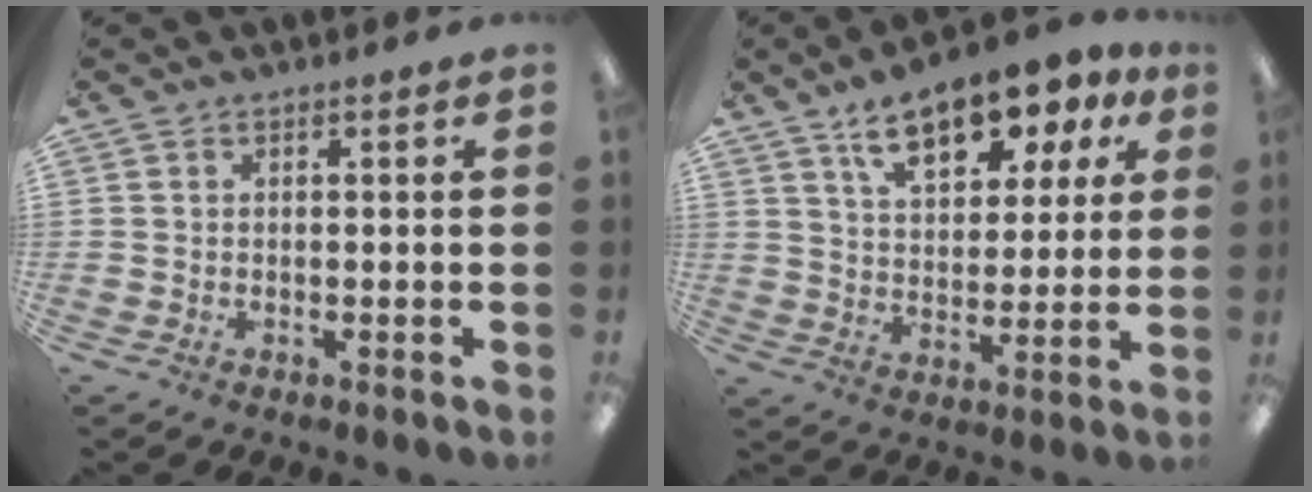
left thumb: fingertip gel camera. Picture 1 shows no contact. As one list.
[{"total": 14.4, "force": [9.6, 7.1, 8.1], "torque": [-0.123, -0.043, 0.168]}]